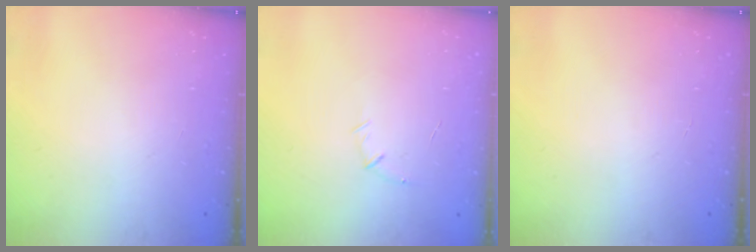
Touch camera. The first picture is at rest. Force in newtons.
{"total": 5.2, "press": 5.0, "slide": 1.1}
{"total": 0.0}